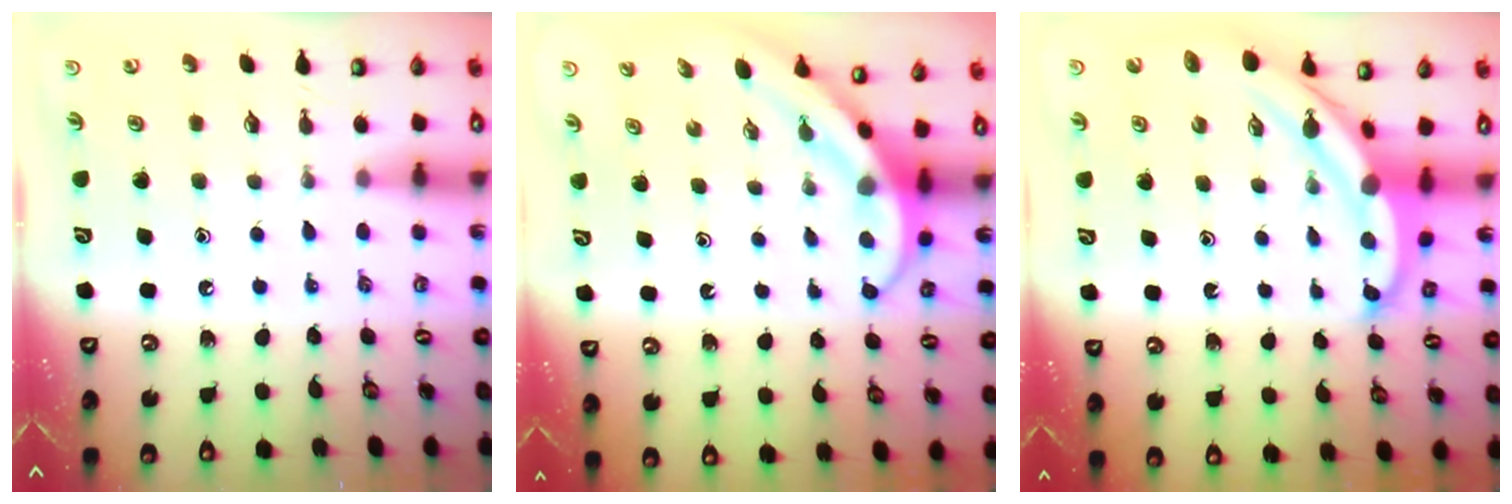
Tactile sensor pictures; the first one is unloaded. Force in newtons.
{"total": 4.0, "press": 4.0, "slide": 0.4}
{"total": 5.6, "press": 5.6, "slide": 0.3}